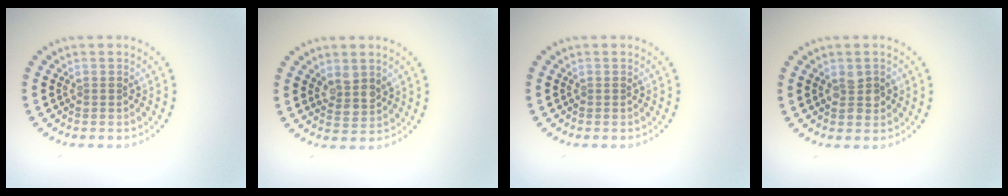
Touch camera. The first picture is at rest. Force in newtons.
{"total": 2.4, "press": 2.2, "slide": 1.1}
{"total": 0.0}
{"total": 1.9, "press": 1.9, "slide": 0.2}